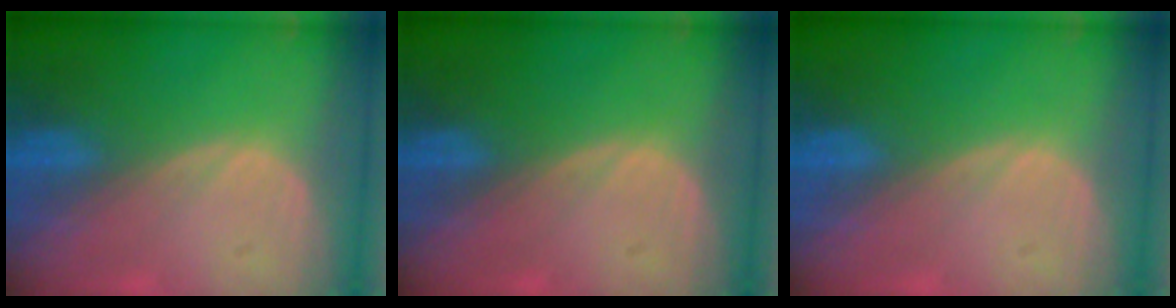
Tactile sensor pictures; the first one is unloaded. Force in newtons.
{"total": 0.0}
{"total": 0.0}